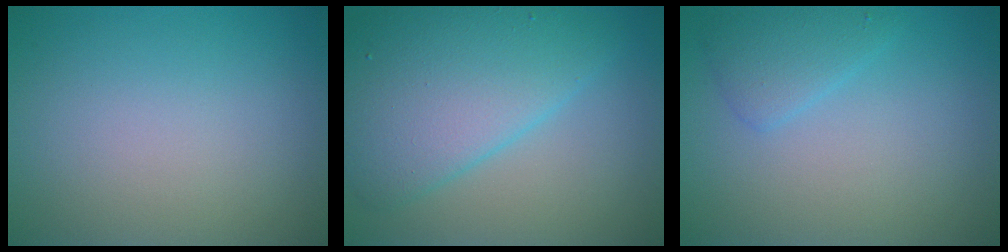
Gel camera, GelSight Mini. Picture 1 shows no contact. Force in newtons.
{"total": 7.6, "press": 7.6, "slide": 0.2}
{"total": 2.1, "press": 2.1, "slide": 0.0}